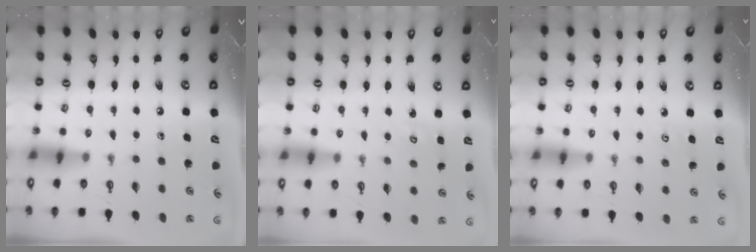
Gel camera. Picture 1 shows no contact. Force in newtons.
{"total": 2.5, "press": 2.5, "slide": 0.2}
{"total": 2.8, "press": 2.8, "slide": 0.3}